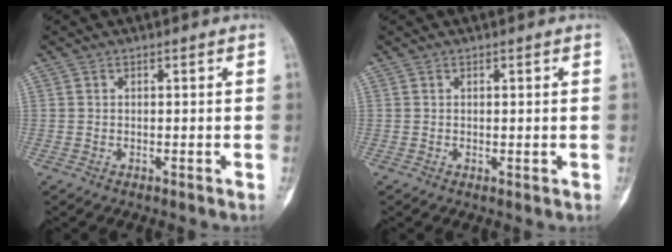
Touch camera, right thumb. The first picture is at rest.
{"total": 0.5, "force": [0.1, 0.3, 0.4], "torque": [-0.002, 0.000, 0.004]}